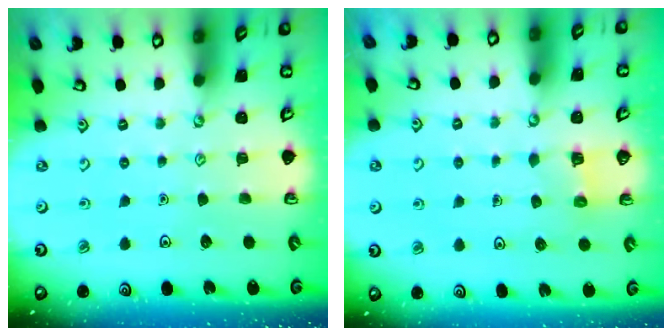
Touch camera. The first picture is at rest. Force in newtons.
{"total": 2.5, "press": 2.5, "slide": 0.1}